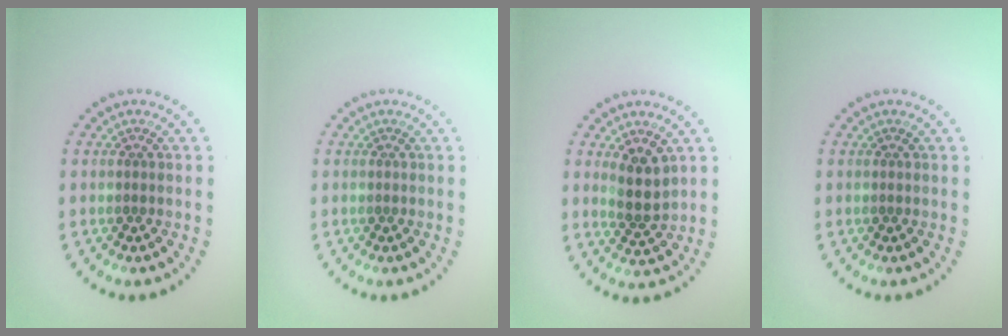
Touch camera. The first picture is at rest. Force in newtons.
{"total": 0.0}
{"total": 2.7, "press": 2.3, "slide": 1.4}
{"total": 0.0}